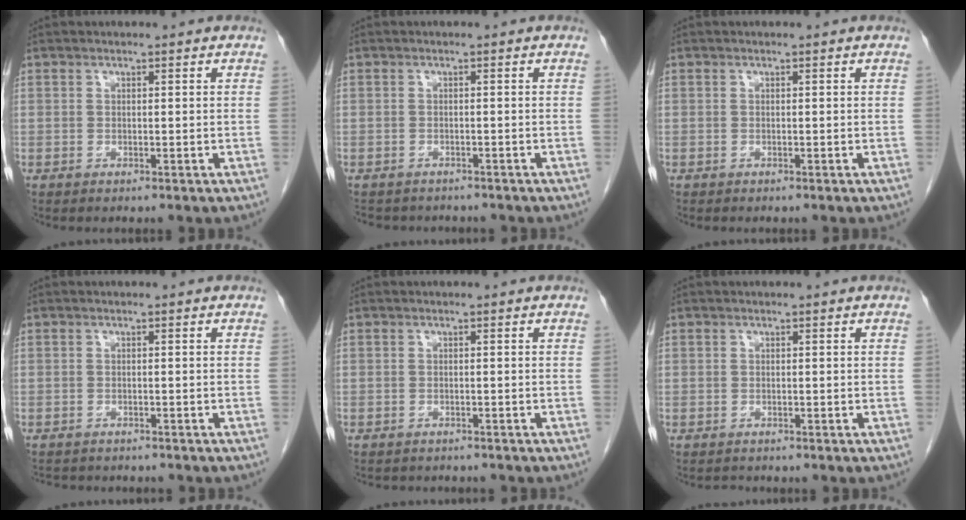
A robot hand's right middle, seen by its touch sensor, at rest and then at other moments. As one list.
[{"total": 5.8, "force": [-5.2, 2.2, 1.2], "torque": [-0.019, 0.001, -0.066]}, {"total": 0.0}, {"total": 5.3, "force": [-4.8, 1.8, 1.5], "torque": [-0.023, -0.002, -0.062]}, {"total": 3.5, "force": [-3.2, 1.2, 0.7], "torque": [-0.010, -0.002, -0.039]}, {"total": 0.7, "force": [-0.5, 0.4, -0.4], "torque": [-0.007, -0.002, -0.012]}]